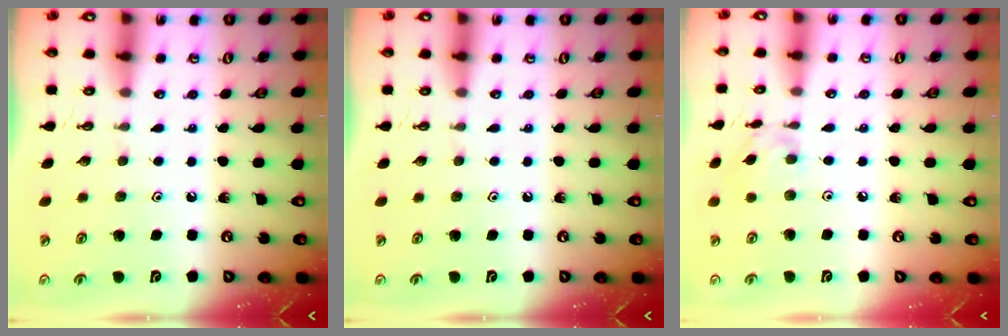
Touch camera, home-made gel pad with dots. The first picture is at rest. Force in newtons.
{"total": 0.0}
{"total": 6.2, "press": 6.2, "slide": 0.3}